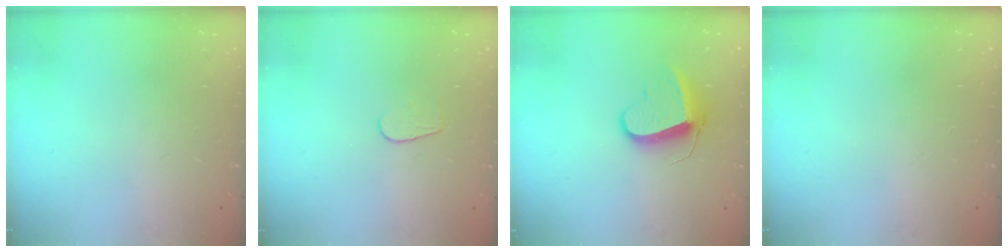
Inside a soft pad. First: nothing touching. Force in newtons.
{"total": 4.3, "press": 4.3, "slide": 0.5}
{"total": 10.3, "press": 10.2, "slide": 0.9}
{"total": 0.0}